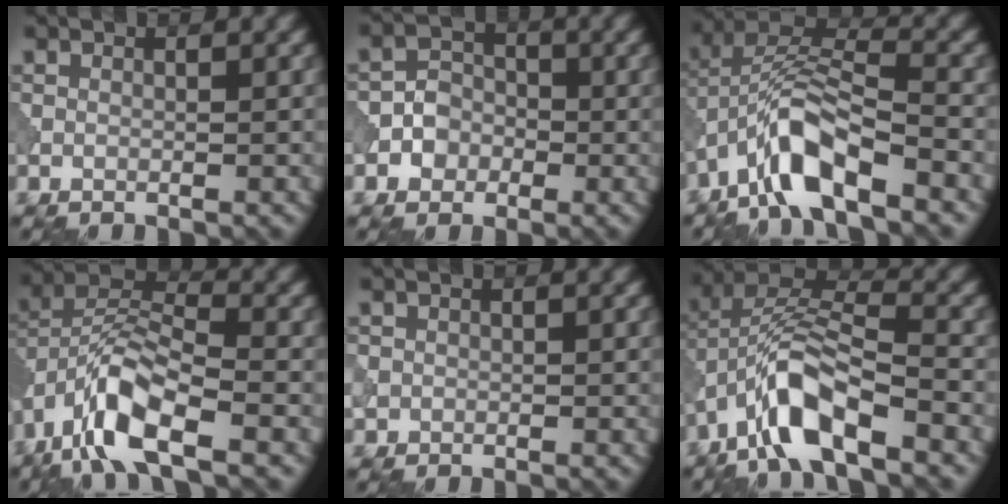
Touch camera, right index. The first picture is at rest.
{"total": 2.5, "force": [-0.9, 2.2, 0.8], "torque": [-0.006, 0.009, -0.019]}
{"total": 7.6, "force": [-4.4, 2.4, 5.7], "torque": [-0.107, 0.015, -0.088]}
{"total": 8.5, "force": [-4.8, 3.1, 6.3], "torque": [-0.118, 0.010, -0.101]}
{"total": 1.0, "force": [0.0, 1.0, 0.0], "torque": [0.004, -0.003, -0.005]}
{"total": 8.5, "force": [-4.5, 2.9, 6.7], "torque": [-0.127, 0.016, -0.090]}